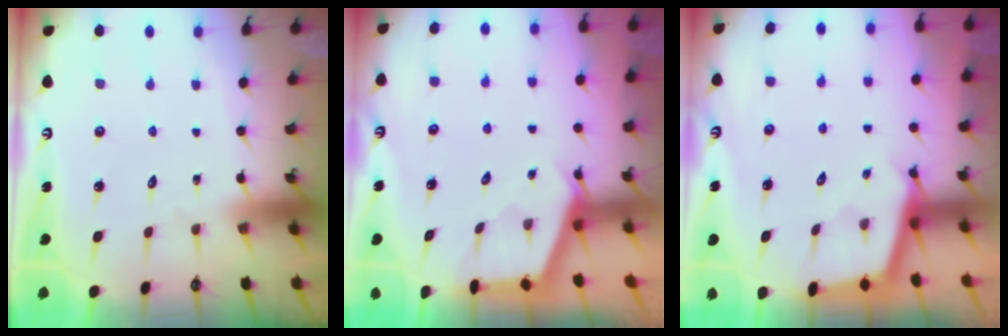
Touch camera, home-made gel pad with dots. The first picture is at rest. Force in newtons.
{"total": 2.6, "press": 2.6, "slide": 0.3}
{"total": 2.5, "press": 2.5, "slide": 0.2}